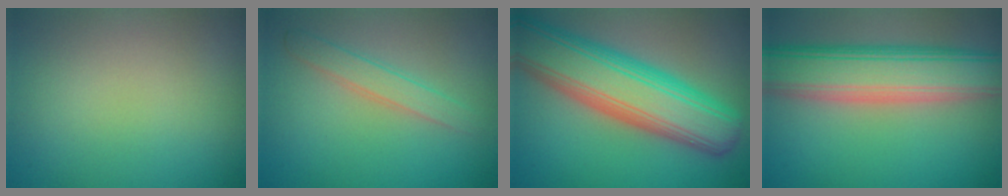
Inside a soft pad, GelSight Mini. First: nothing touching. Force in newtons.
{"total": 2.1, "press": 2.1, "slide": 0.0}
{"total": 10.4, "press": 10.4, "slide": 0.6}
{"total": 8.4, "press": 8.4, "slide": 0.5}